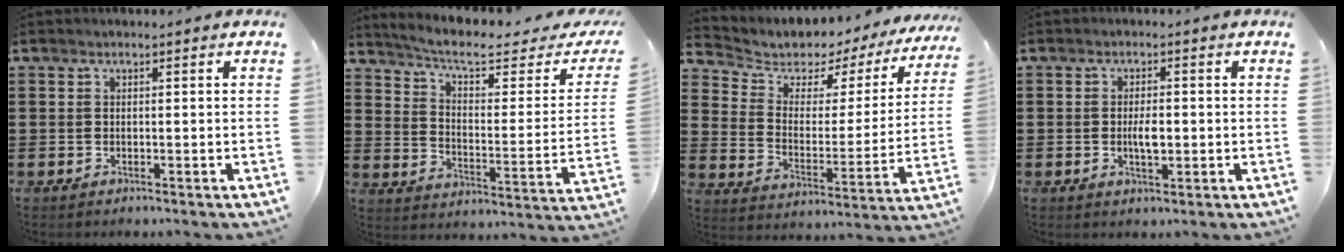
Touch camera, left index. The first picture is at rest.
{"total": 6.8, "force": [5.2, 1.1, 4.2], "torque": [-0.096, -0.032, 0.084]}
{"total": 4.7, "force": [3.8, 2.5, 1.0], "torque": [-0.049, -0.031, 0.058]}
{"total": 3.4, "force": [-0.2, 1.3, 3.1], "torque": [-0.051, -0.001, -0.006]}